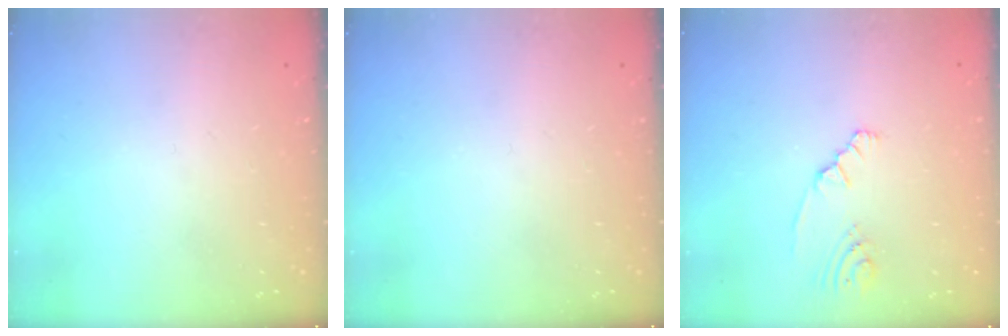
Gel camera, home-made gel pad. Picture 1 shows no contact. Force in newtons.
{"total": 0.0}
{"total": 2.5, "press": 2.2, "slide": 1.1}